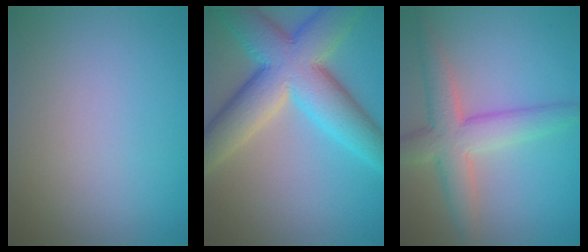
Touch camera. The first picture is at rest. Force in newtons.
{"total": 11.5, "press": 11.5, "slide": 0.3}
{"total": 5.6, "press": 5.6, "slide": 0.6}